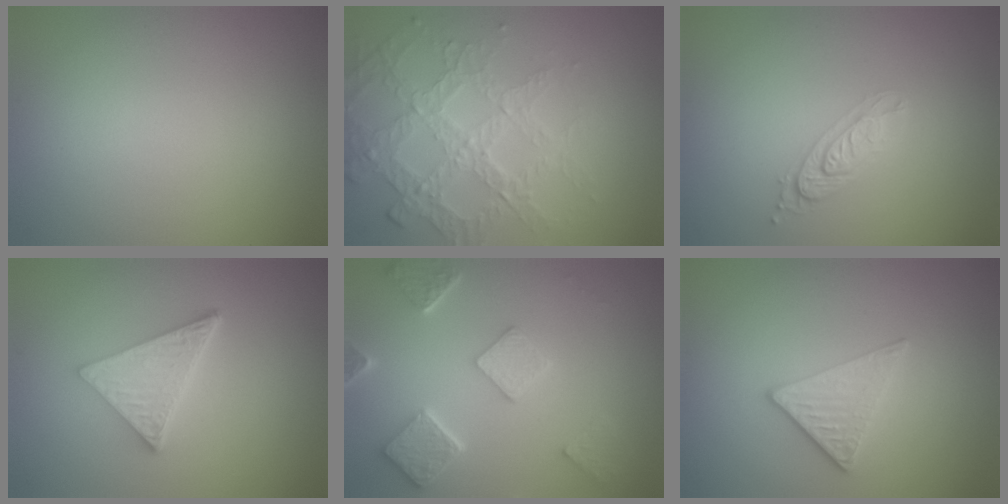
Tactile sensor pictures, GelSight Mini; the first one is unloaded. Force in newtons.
{"total": 3.7, "press": 3.6, "slide": 0.7}
{"total": 2.0, "press": 1.9, "slide": 0.4}
{"total": 5.2, "press": 3.7, "slide": 3.6}
{"total": 5.2, "press": 4.0, "slide": 3.2}
{"total": 2.7, "press": 2.5, "slide": 1.1}